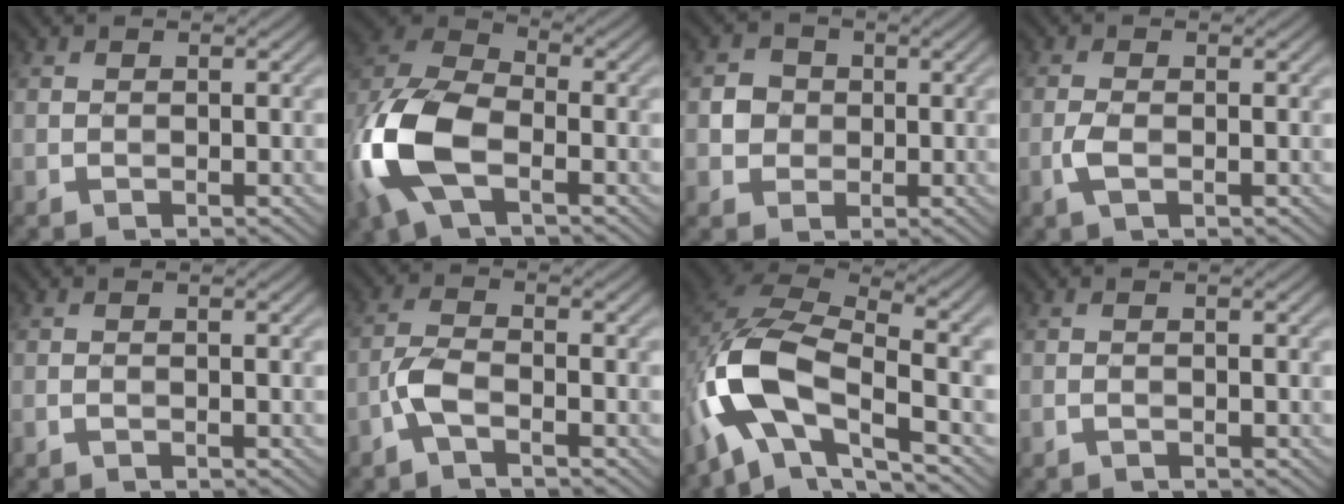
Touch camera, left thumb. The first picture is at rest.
{"total": 13.8, "force": [-4.4, 7.5, 10.7], "torque": [-0.284, -0.016, -0.094]}
{"total": 3.0, "force": [0.0, 2.9, 1.0], "torque": [-0.025, 0.002, -0.006]}
{"total": 2.3, "force": [-0.7, 0.8, 2.0], "torque": [-0.051, 0.001, -0.020]}
{"total": 1.1, "force": [-0.2, 0.1, 1.1], "torque": [-0.020, 0.005, -0.008]}
{"total": 3.7, "force": [-2.1, 1.1, 2.9], "torque": [-0.072, 0.005, -0.054]}
{"total": 14.1, "force": [-4.7, 6.8, 11.5], "torque": [-0.229, -0.014, -0.094]}
{"total": 1.4, "force": [-0.2, 0.1, 1.4], "torque": [-0.025, 0.005, -0.009]}